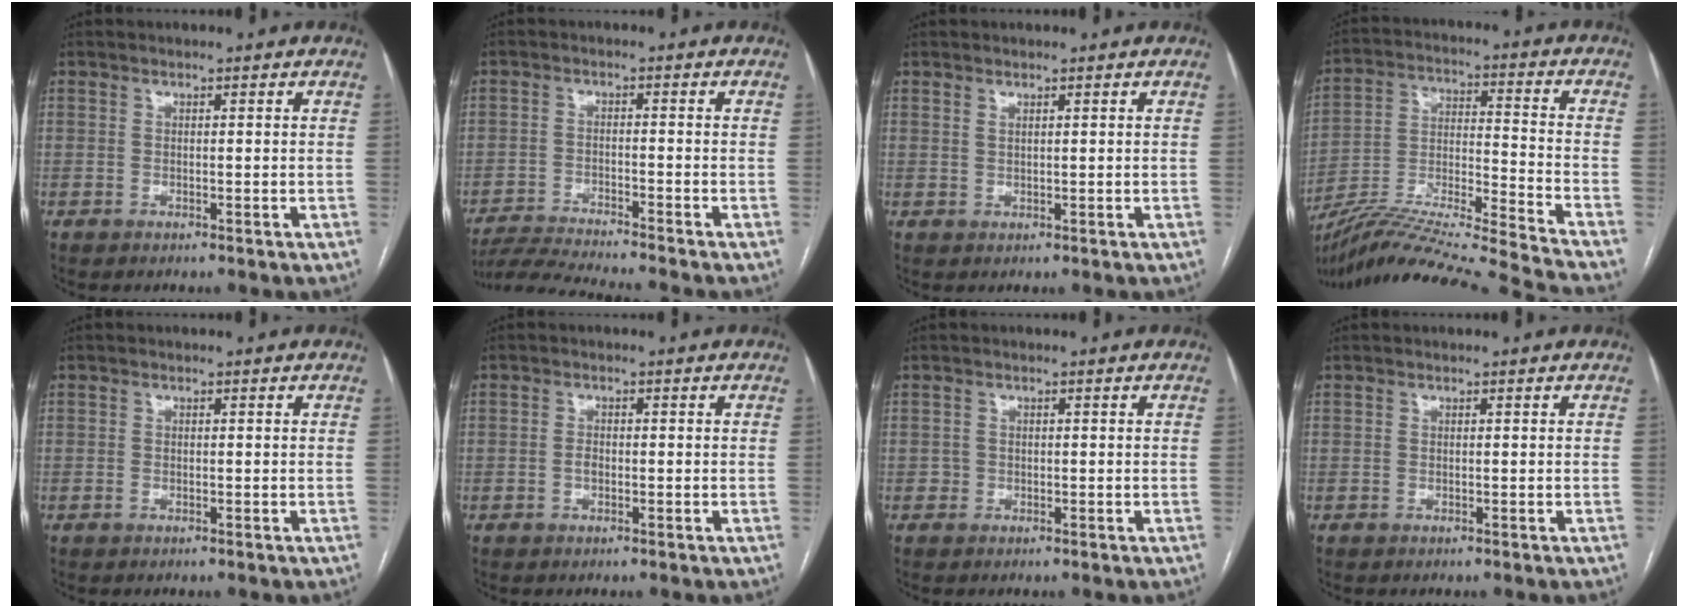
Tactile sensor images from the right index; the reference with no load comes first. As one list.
[{"total": 9.5, "force": [-8.8, -1.7, 3.2], "torque": [-0.046, -0.017, -0.150]}, {"total": 0.7, "force": [0.5, 0.1, 0.4], "torque": [-0.009, -0.004, 0.012]}, {"total": 24.5, "force": [-22.0, -2.4, 10.4], "torque": [-0.178, -0.034, -0.359]}, {"total": 0.6, "force": [-0.2, 0.4, 0.4], "torque": [-0.009, 0.000, -0.004]}, {"total": 1.2, "force": [-0.3, 0.6, 0.9], "torque": [-0.017, 0.002, -0.005]}, {"total": 0.9, "force": [-0.2, 0.9, 0.1], "torque": [0.004, 0.005, -0.005]}, {"total": 0.0}]